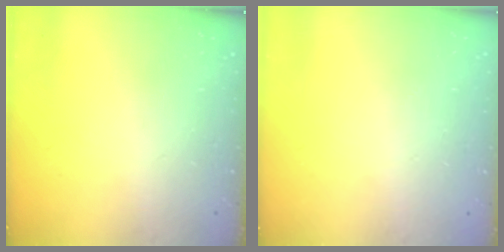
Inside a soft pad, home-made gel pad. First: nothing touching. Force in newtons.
{"total": 0.0}